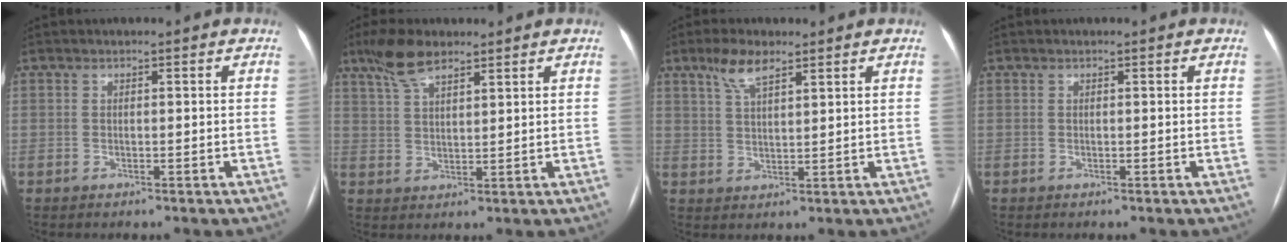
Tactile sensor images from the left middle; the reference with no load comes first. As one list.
[{"total": 6.2, "force": [4.6, 1.7, 3.8], "torque": [-0.084, 0.015, 0.092]}, {"total": 5.0, "force": [3.4, 1.3, 3.5], "torque": [-0.075, 0.010, 0.068]}, {"total": 0.0}]